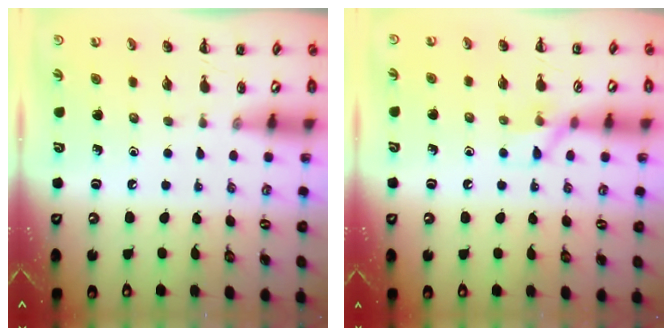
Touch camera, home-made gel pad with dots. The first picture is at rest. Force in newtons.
{"total": 6.6, "press": 6.5, "slide": 0.9}